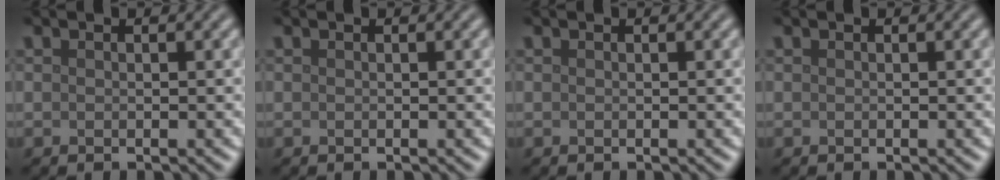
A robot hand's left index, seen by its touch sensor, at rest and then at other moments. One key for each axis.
{"total": 0.0}
{"total": 0.0}
{"total": 0.0}